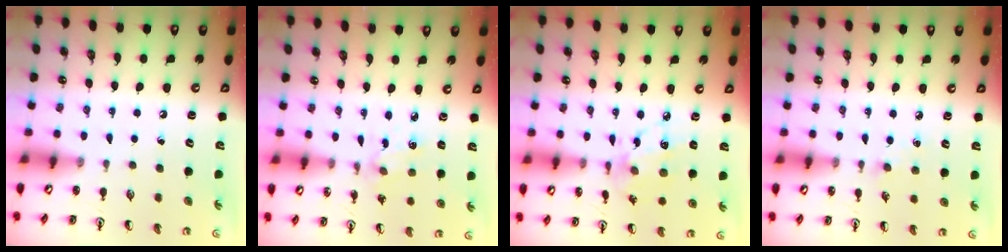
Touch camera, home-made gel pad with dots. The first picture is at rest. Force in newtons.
{"total": 1.9, "press": 1.9, "slide": 0.4}
{"total": 9.3, "press": 9.3, "slide": 0.6}
{"total": 3.4, "press": 3.4, "slide": 0.5}